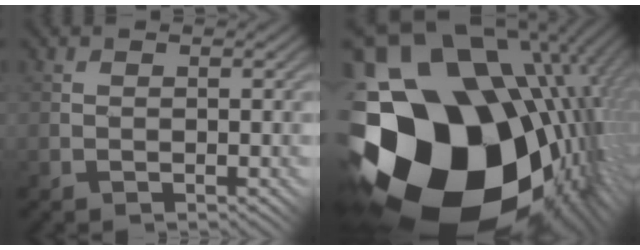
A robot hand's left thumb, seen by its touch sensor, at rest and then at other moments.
{"total": 21.5, "force": [-2.4, 15.7, 14.6], "torque": [-0.273, -0.043, -0.016]}